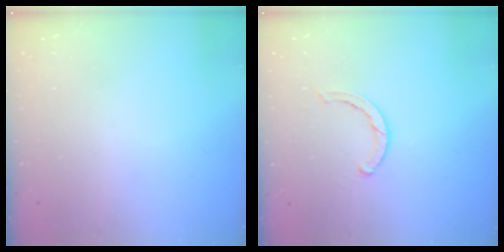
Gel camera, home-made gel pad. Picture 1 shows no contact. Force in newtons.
{"total": 2.8, "press": 2.8, "slide": 0.2}